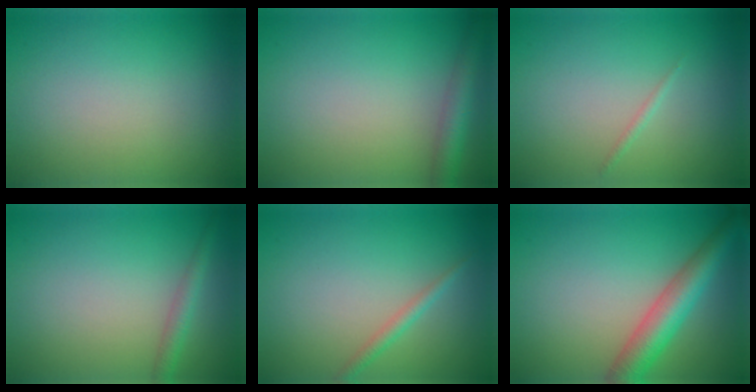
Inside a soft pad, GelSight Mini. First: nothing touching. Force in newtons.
{"total": 2.9, "press": 2.9, "slide": 0.1}
{"total": 0.6, "press": 0.6, "slide": 0.0}
{"total": 1.8, "press": 1.8, "slide": 0.1}
{"total": 1.4, "press": 1.4, "slide": 0.1}
{"total": 5.4, "press": 5.4, "slide": 0.2}